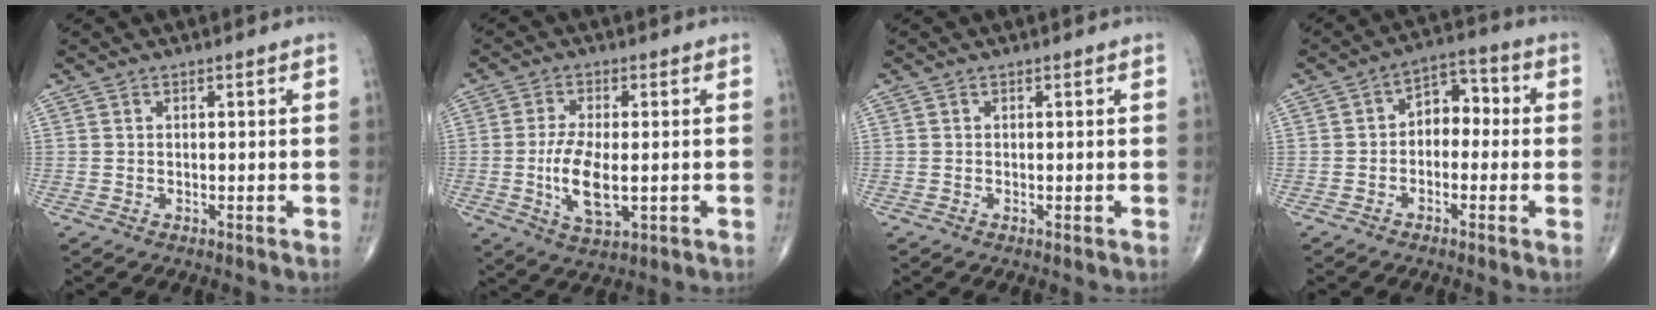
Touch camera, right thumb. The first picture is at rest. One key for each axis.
{"total": 8.9, "fx": -1.2, "fy": 3.7, "fz": 8.0, "tx": -0.156, "ty": -0.009, "tz": -0.019}
{"total": 0.0}
{"total": 6.7, "fx": -0.5, "fy": 4.6, "fz": 4.8, "tx": -0.040, "ty": 0.032, "tz": -0.024}